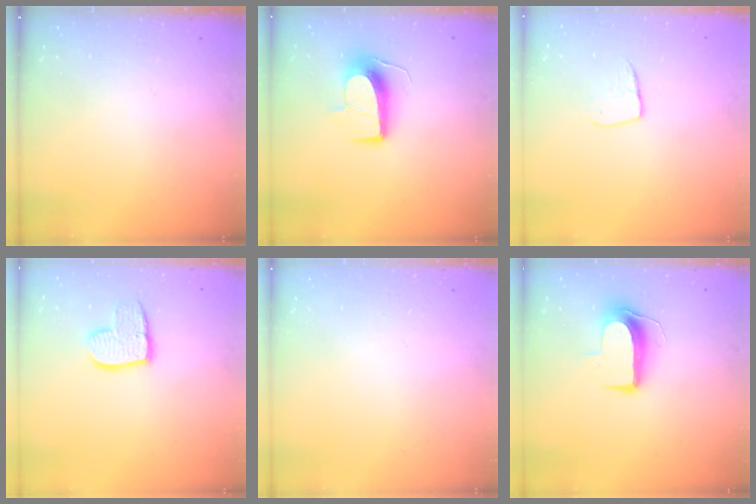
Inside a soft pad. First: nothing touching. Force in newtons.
{"total": 11.6, "press": 11.6, "slide": 0.1}
{"total": 7.0, "press": 6.9, "slide": 0.5}
{"total": 9.2, "press": 9.2, "slide": 0.6}
{"total": 0.0}
{"total": 9.0, "press": 9.0, "slide": 0.8}